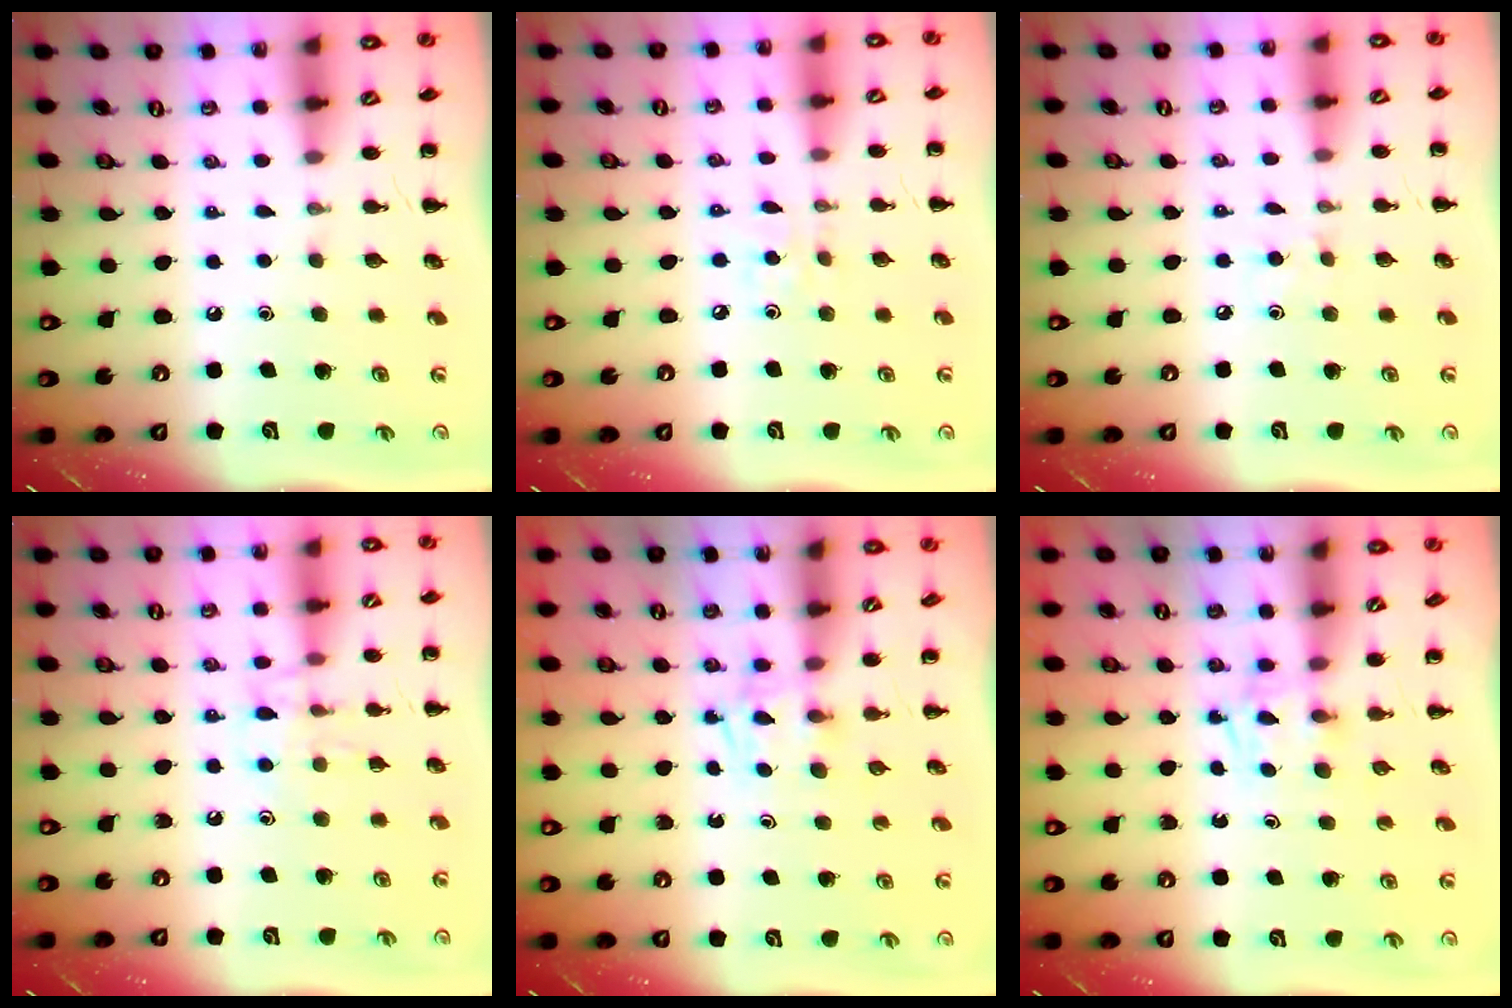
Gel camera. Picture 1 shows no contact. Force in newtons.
{"total": 2.1, "press": 2.1, "slide": 0.6}
{"total": 4.0, "press": 3.8, "slide": 1.3}
{"total": 8.9, "press": 8.9, "slide": 0.7}
{"total": 2.7, "press": 2.4, "slide": 1.1}
{"total": 2.7, "press": 2.4, "slide": 1.1}